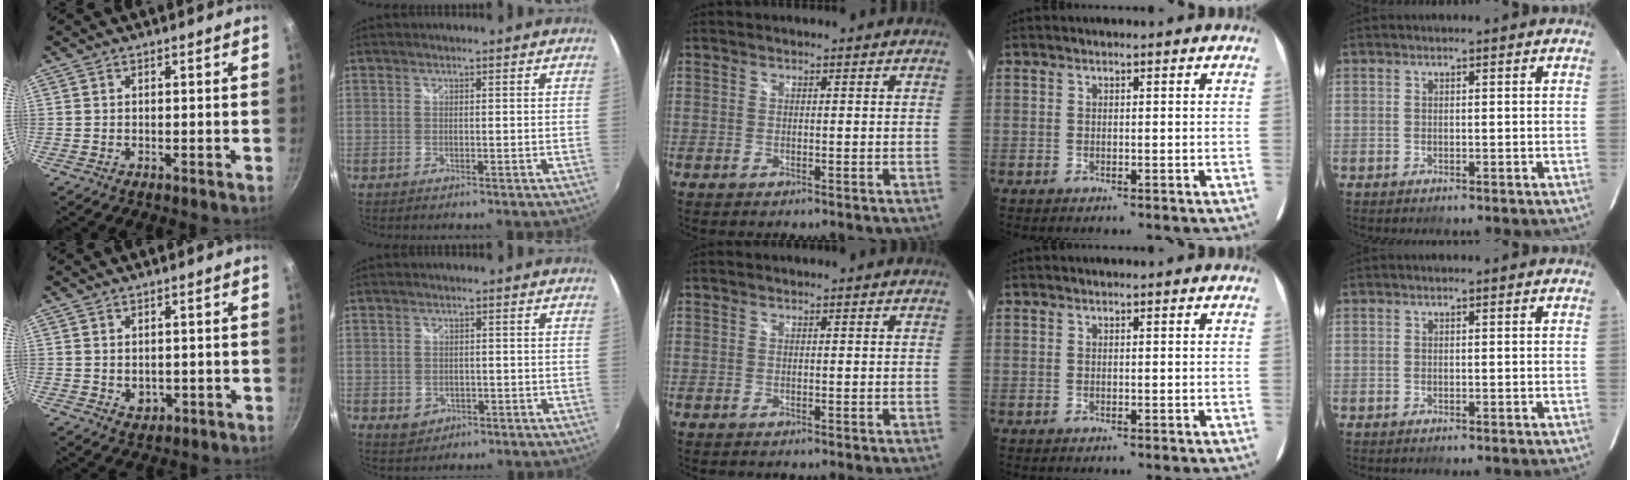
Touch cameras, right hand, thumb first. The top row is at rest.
{"thumb": {"total": 2.9, "force": [-0.2, 2.4, 1.6], "torque": [-0.018, -0.003, 0.005]}, "index": {"total": 3.9, "force": [-1.3, 3.4, 1.6], "torque": [-0.037, -0.002, -0.011]}}